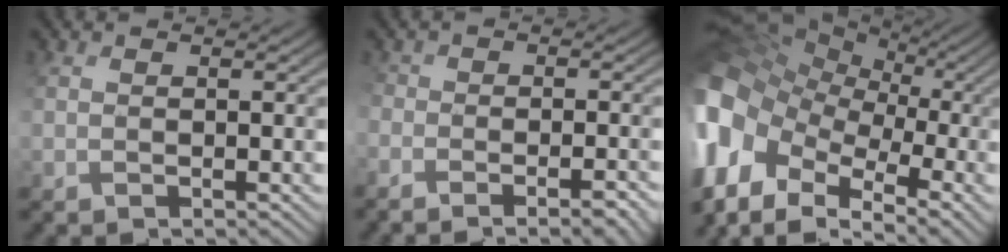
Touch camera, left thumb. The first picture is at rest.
{"total": 6.0, "force": [-4.0, 2.5, 3.7], "torque": [-0.056, -0.013, -0.045]}
{"total": 17.8, "force": [-3.2, 13.6, 11.1], "torque": [-0.294, -0.018, -0.043]}